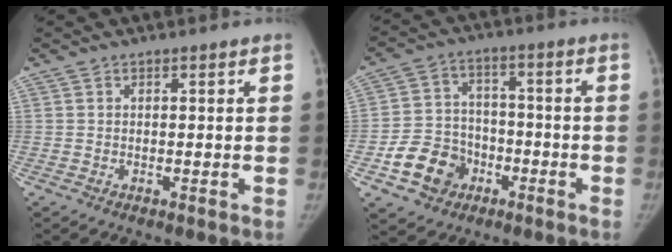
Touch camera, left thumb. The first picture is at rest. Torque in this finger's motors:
{"motor_torque": [-0.08, 0.12, 0.15, -0.11, 0.04]}